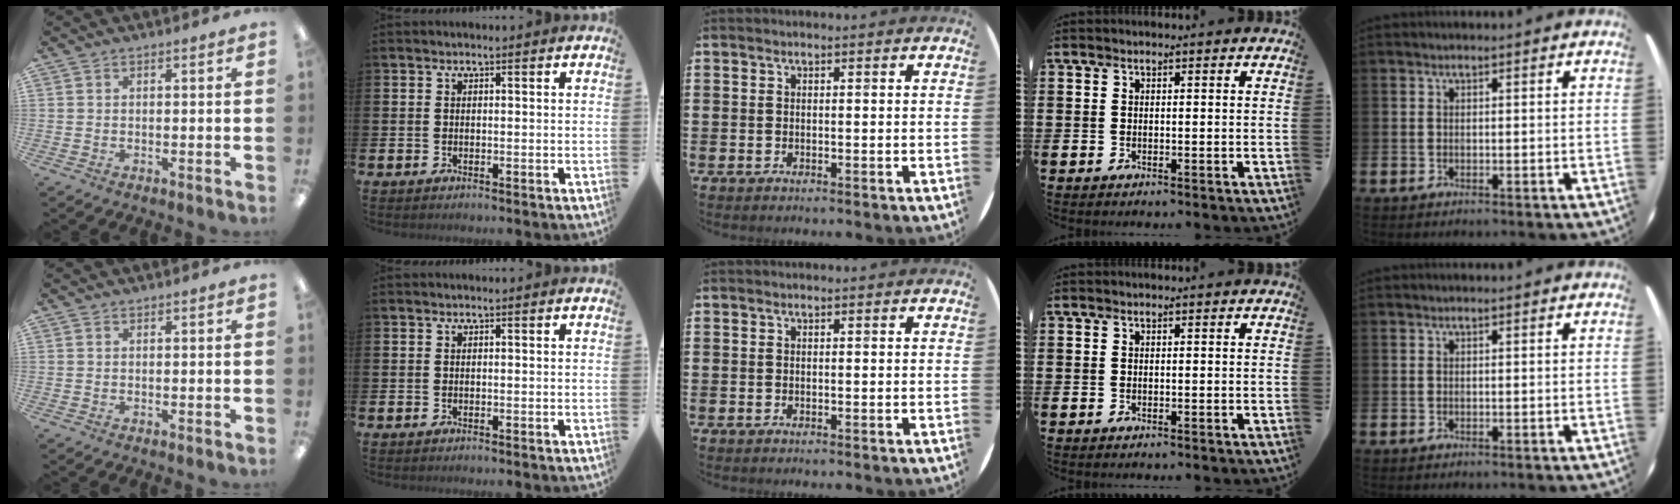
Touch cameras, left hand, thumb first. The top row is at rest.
{}